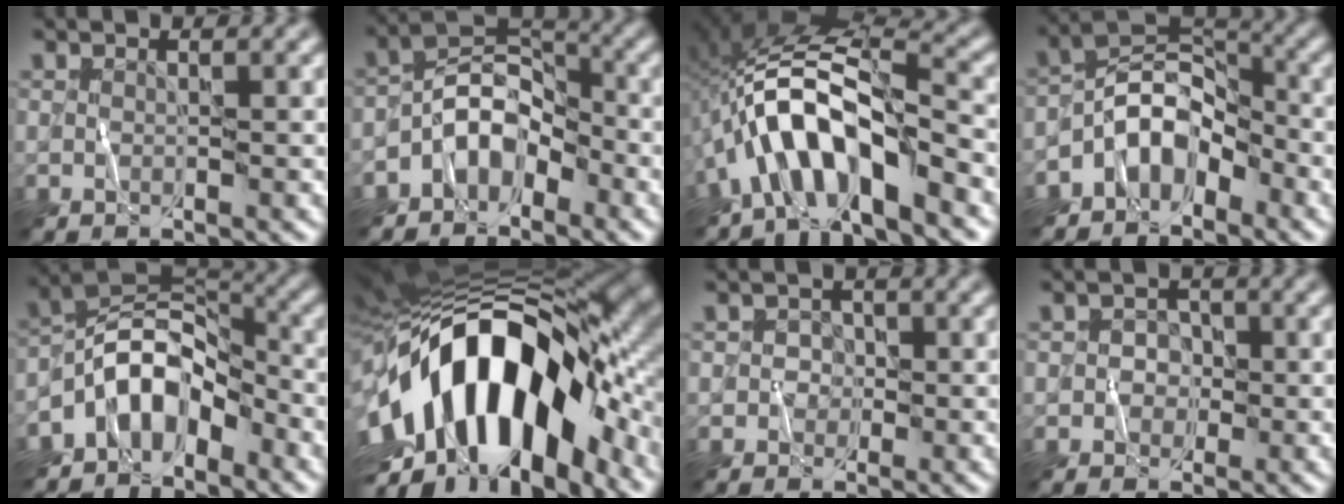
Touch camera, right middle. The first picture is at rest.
{"total": 4.9, "force": [-3.0, 3.0, 2.5], "torque": [-0.025, 0.010, -0.068]}
{"total": 9.0, "force": [-4.4, 2.9, 7.3], "torque": [-0.124, 0.019, -0.090]}
{"total": 5.6, "force": [-3.5, 3.3, 2.9], "torque": [-0.028, 0.010, -0.079]}
{"total": 6.7, "force": [-4.1, 3.7, 3.8], "torque": [-0.042, 0.010, -0.088]}
{"total": 18.0, "force": [-3.6, 9.2, 15.1], "torque": [-0.255, 0.024, -0.069]}
{"total": 1.2, "force": [-0.3, 1.2, -0.2], "torque": [0.027, 0.011, -0.011]}
{"total": 1.5, "force": [-0.2, 1.5, 0.2], "torque": [0.024, 0.007, -0.015]}